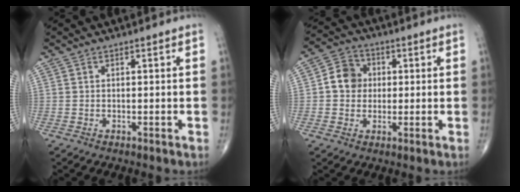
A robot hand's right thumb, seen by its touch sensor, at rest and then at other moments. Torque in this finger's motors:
{"motor_torque": [0.15, 0.41, 0.51, 0.04, 0.03]}